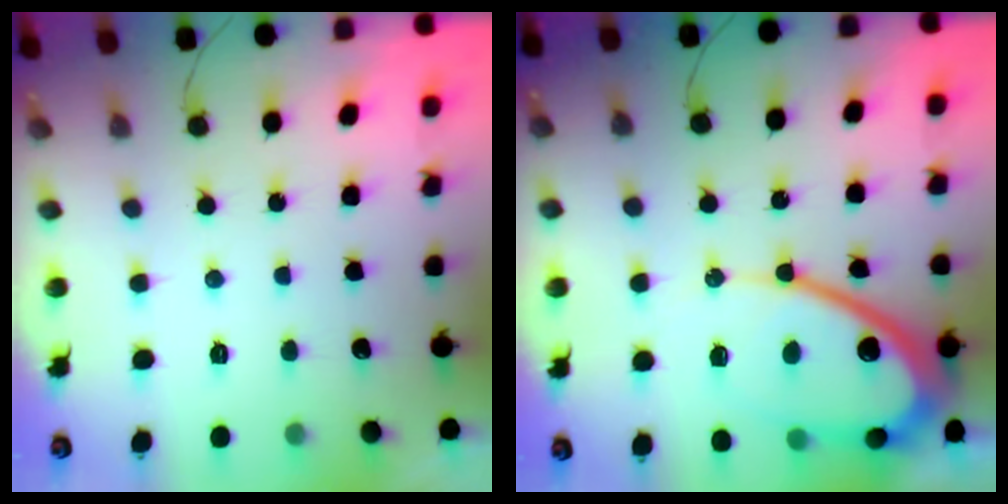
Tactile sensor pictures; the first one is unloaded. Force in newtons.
{"total": 16.8, "press": 16.7, "slide": 1.6}